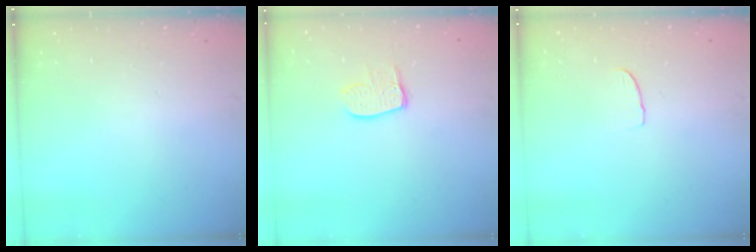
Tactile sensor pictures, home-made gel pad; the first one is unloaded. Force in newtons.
{"total": 8.5, "press": 8.5, "slide": 0.7}
{"total": 3.3, "press": 3.3, "slide": 0.3}